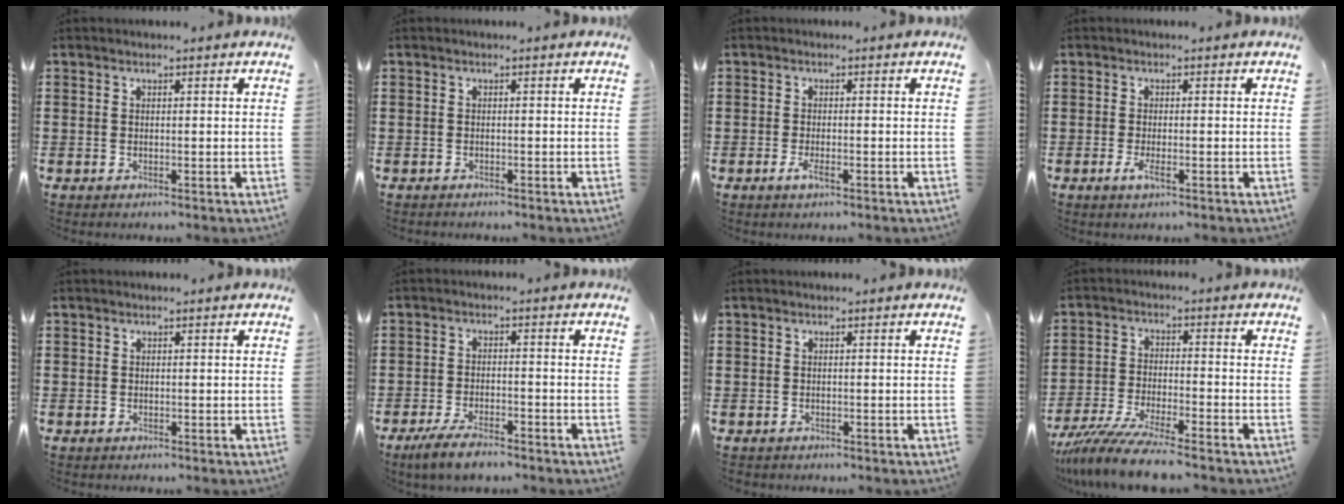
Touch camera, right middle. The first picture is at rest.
{"total": 0.6, "force": [-0.5, 0.3, -0.1], "torque": [0.003, 0.004, -0.012]}
{"total": 2.0, "force": [-0.8, 0.6, 1.7], "torque": [-0.037, -0.002, -0.018]}
{"total": 2.0, "force": [-0.7, 0.5, 1.8], "torque": [-0.039, -0.004, -0.014]}
{"total": 0.5, "force": [-0.1, 0.5, 0.0], "torque": [0.000, 0.005, -0.004]}
{"total": 4.4, "force": [-3.6, 0.9, 2.2], "torque": [-0.051, -0.001, -0.073]}
{"total": 0.6, "force": [-0.5, 0.4, -0.1], "torque": [0.001, 0.004, -0.012]}
{"total": 7.4, "force": [-6.6, -0.1, 3.4], "torque": [-0.082, -0.015, -0.131]}